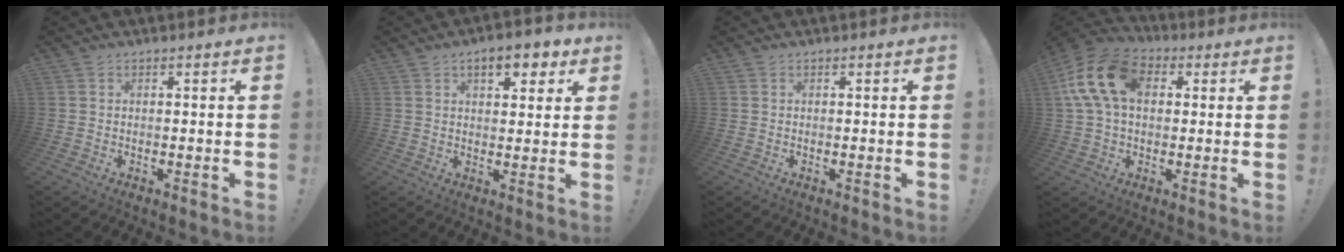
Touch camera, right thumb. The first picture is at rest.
{"total": 7.4, "force": [4.2, 3.2, 5.3], "torque": [-0.061, -0.012, 0.067]}
{"total": 0.0}
{"total": 17.0, "force": [3.9, 11.3, 12.0], "torque": [-0.223, 0.010, 0.072]}